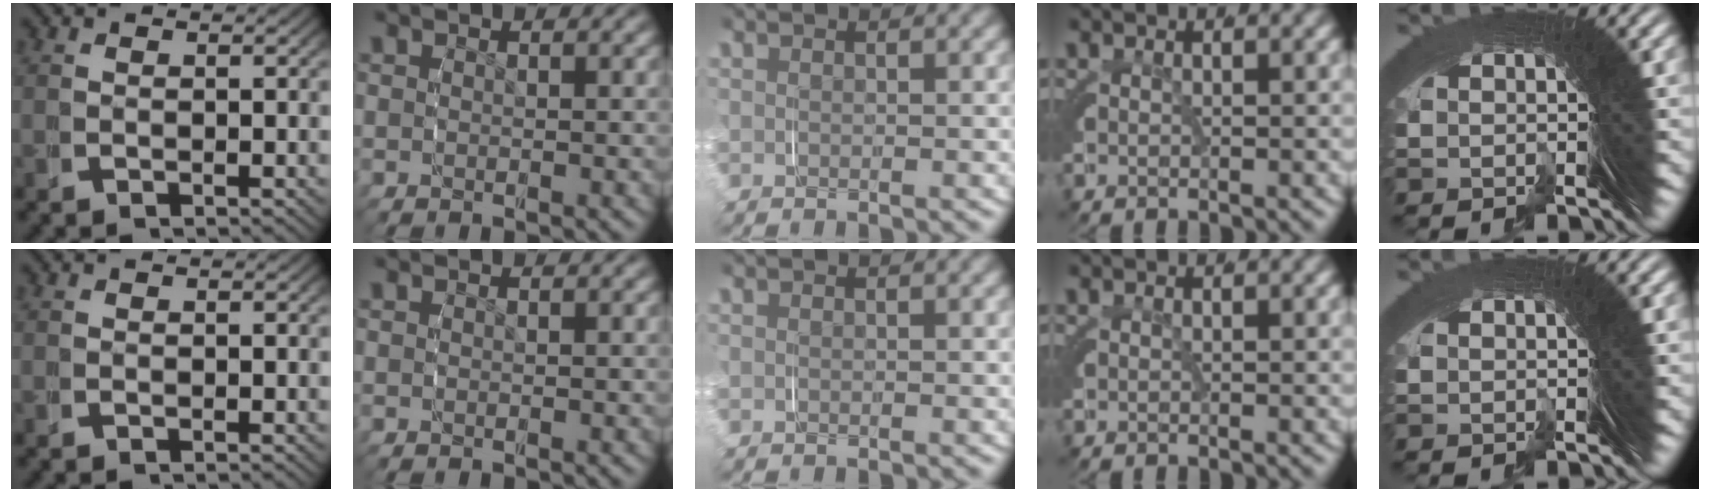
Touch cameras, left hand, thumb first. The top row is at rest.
{}